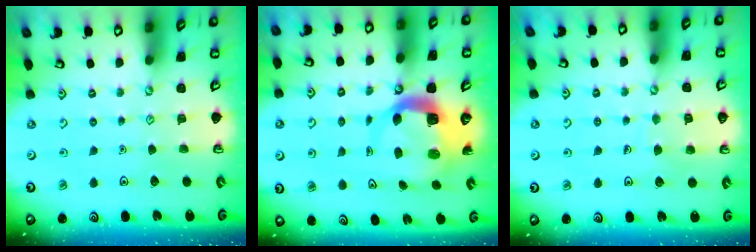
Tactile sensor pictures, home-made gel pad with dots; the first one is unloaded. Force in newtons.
{"total": 7.8, "press": 7.7, "slide": 1.1}
{"total": 5.8, "press": 5.7, "slide": 0.6}